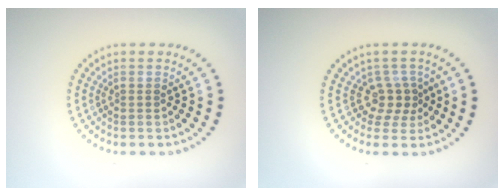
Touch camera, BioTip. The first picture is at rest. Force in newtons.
{"total": 2.4, "press": 1.6, "slide": 1.8}